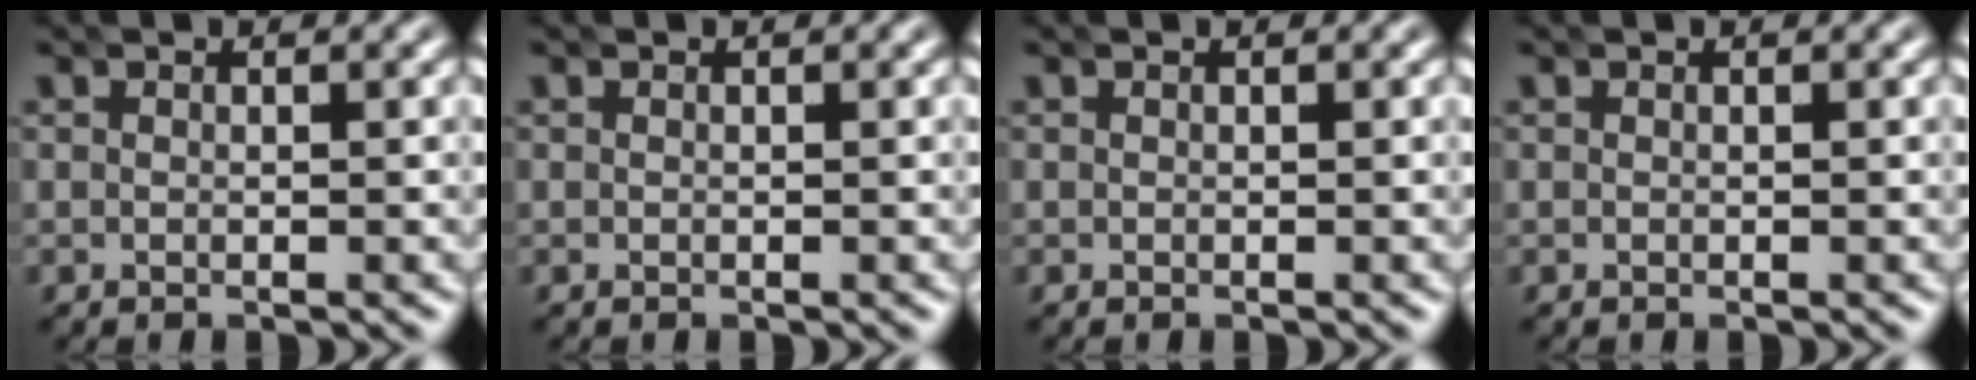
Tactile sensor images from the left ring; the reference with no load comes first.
{"total": 0.0}
{"total": 0.0}
{"total": 0.0}